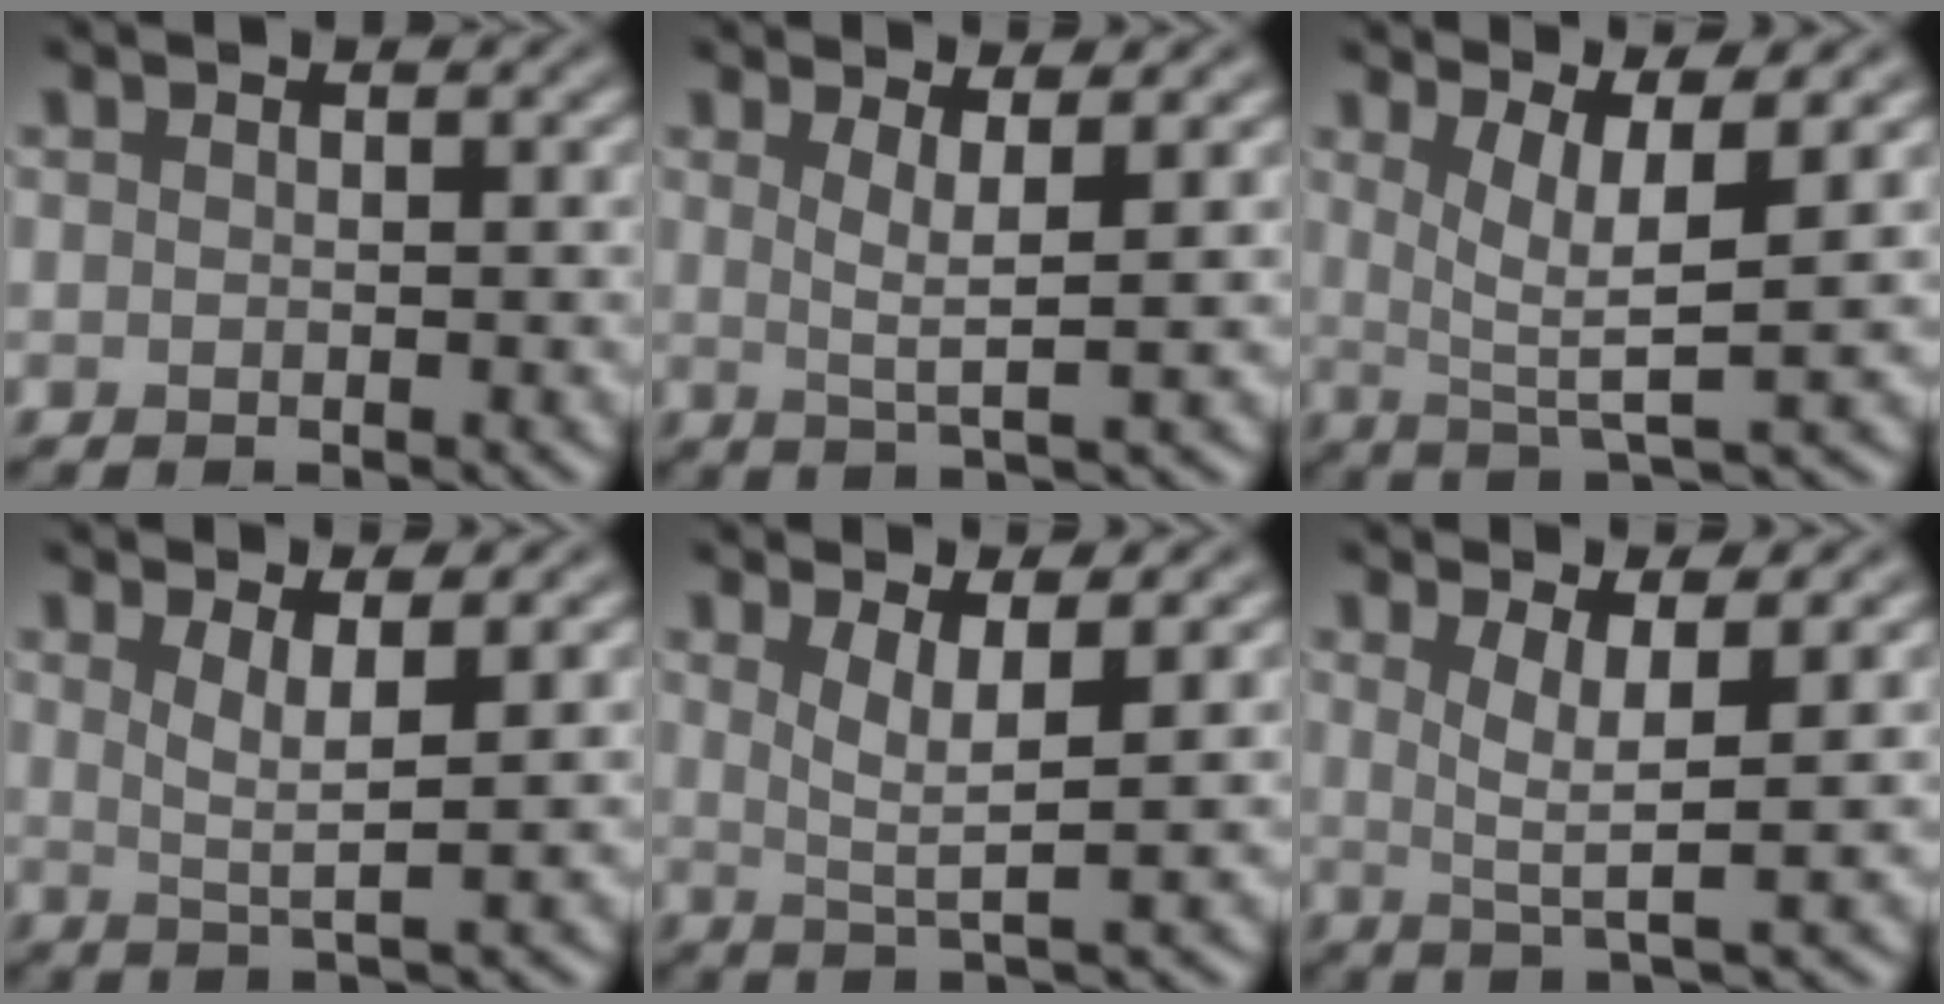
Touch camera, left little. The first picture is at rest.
{"total": 2.8, "force": [1.0, 0.4, 2.5], "torque": [-0.043, -0.006, 0.019]}
{"total": 5.2, "force": [1.5, 1.1, 4.9], "torque": [-0.082, -0.006, 0.027]}
{"total": 3.0, "force": [1.2, 0.5, 2.7], "torque": [-0.045, -0.007, 0.024]}
{"total": 3.5, "force": [1.3, 0.7, 3.2], "torque": [-0.057, -0.008, 0.027]}
{"total": 3.7, "force": [1.1, 0.7, 3.5], "torque": [-0.061, -0.007, 0.022]}